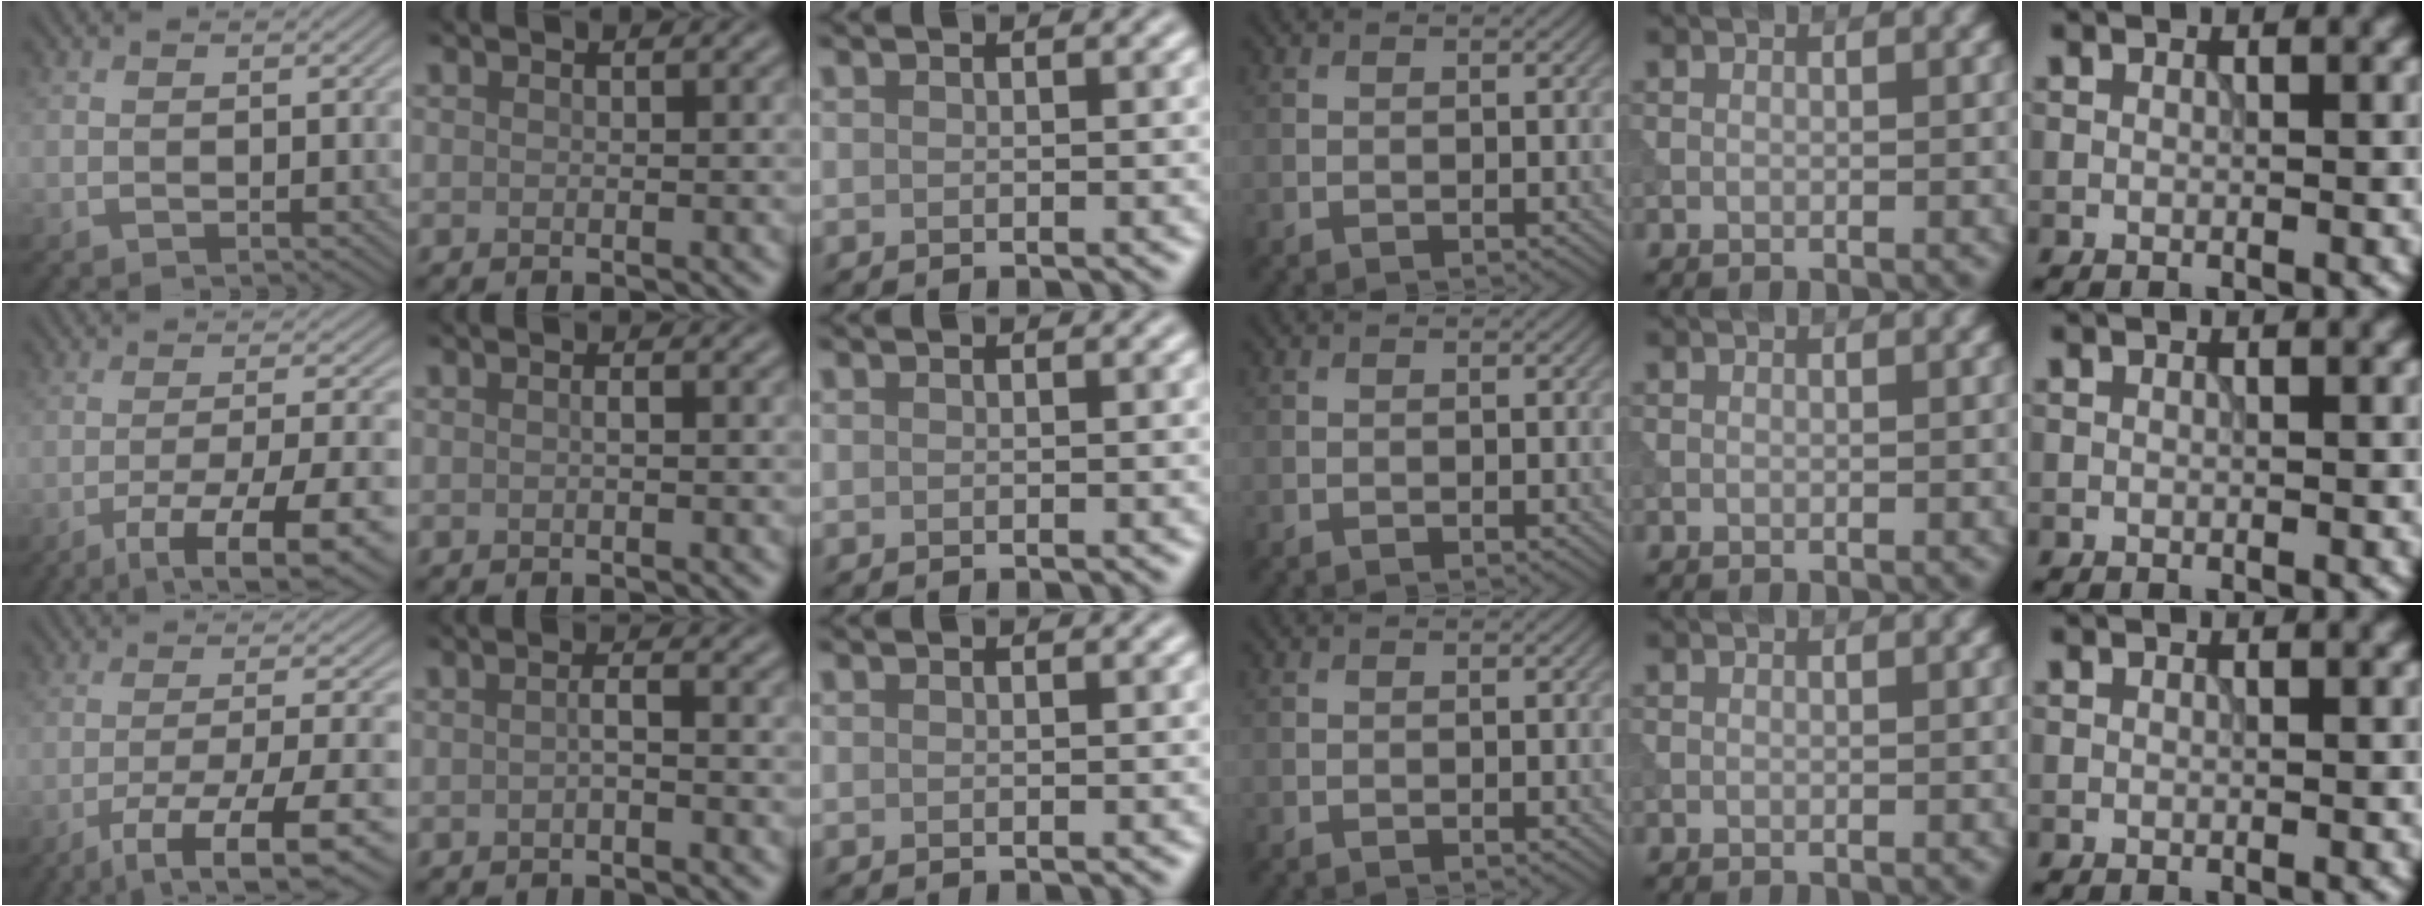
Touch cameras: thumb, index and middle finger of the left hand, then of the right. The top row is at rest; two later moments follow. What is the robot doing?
{"motion": "extract", "object": "tissue"}